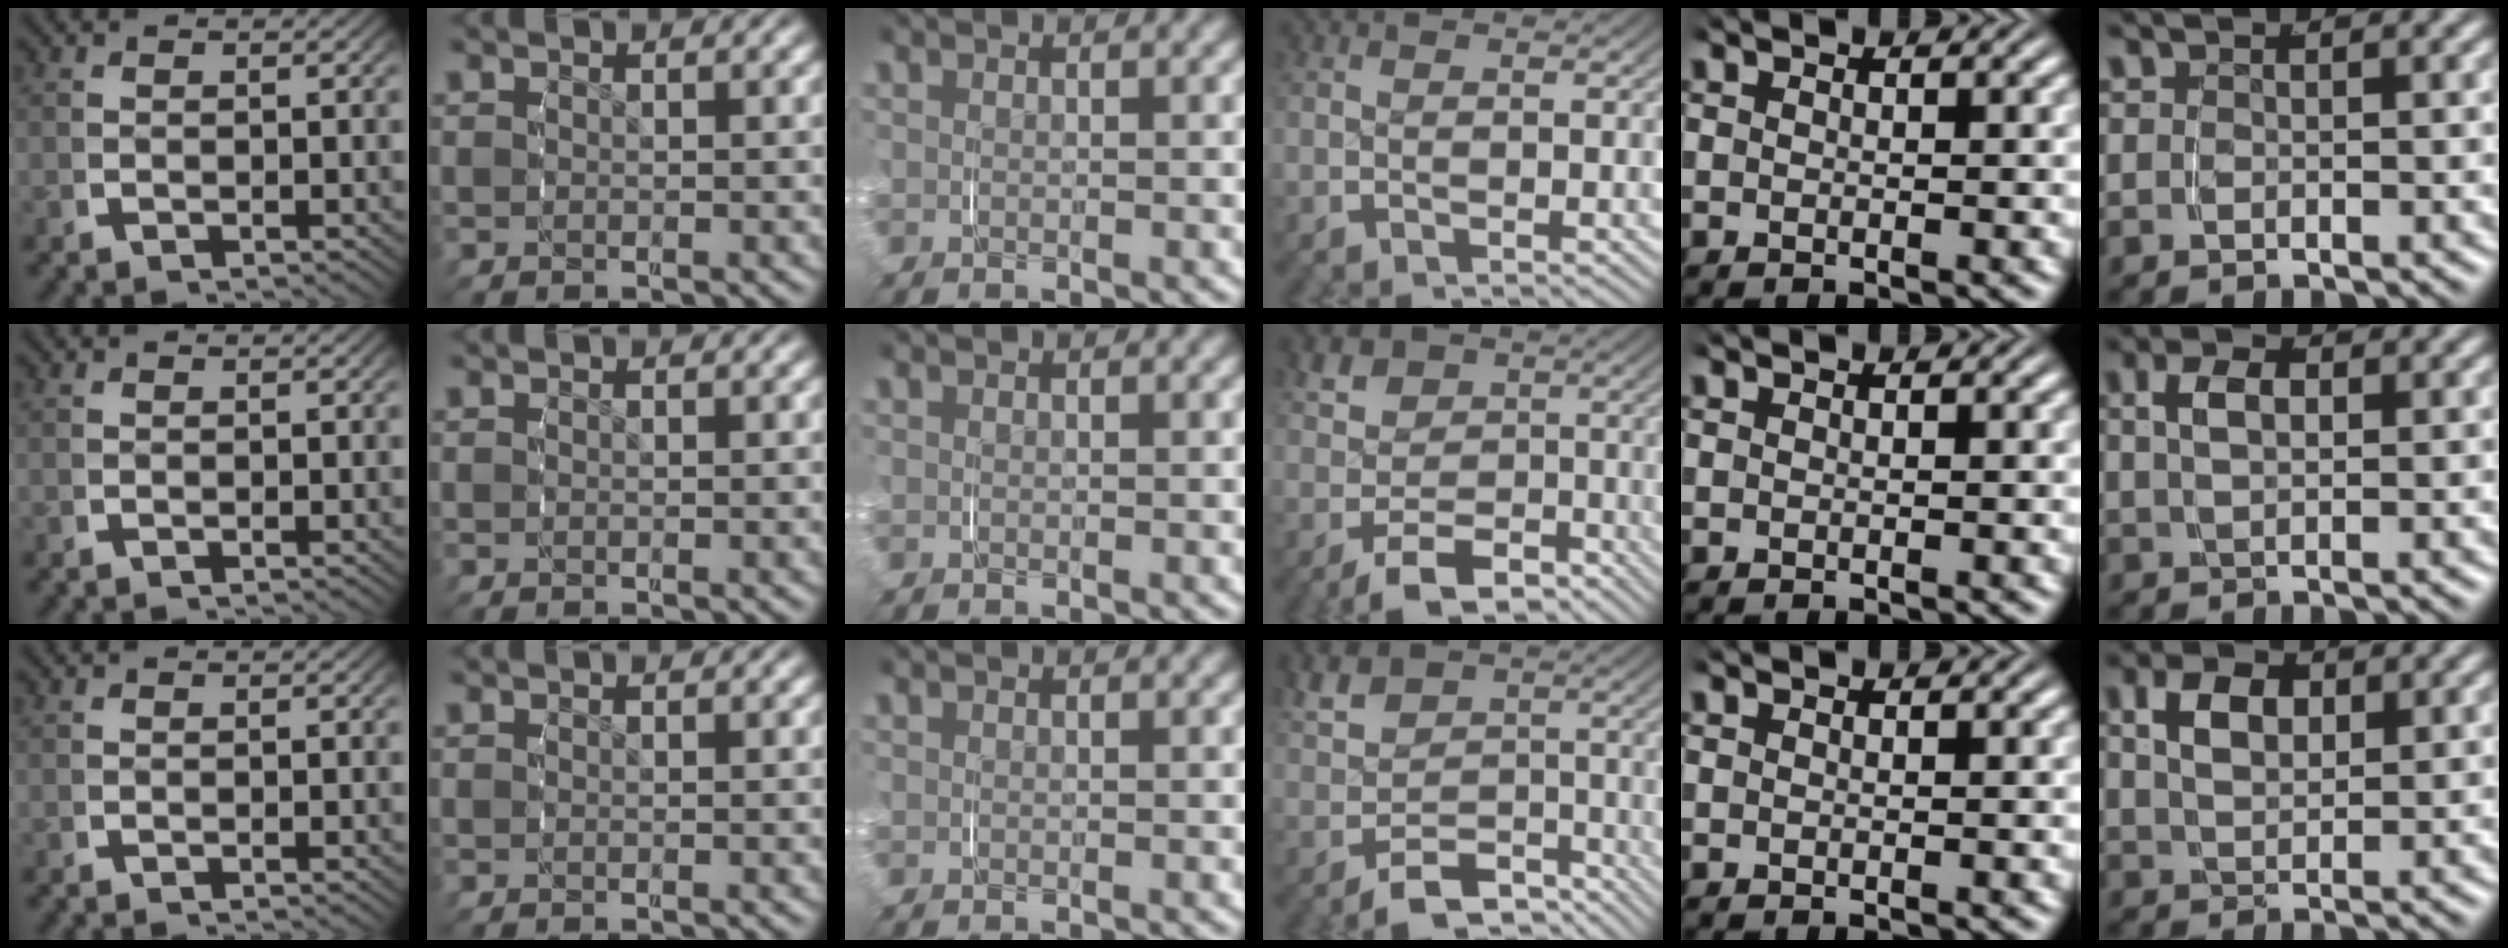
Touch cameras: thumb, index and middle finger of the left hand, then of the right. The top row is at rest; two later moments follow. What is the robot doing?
{"motion": "grasp_and_lifting", "object": "ribbon"}